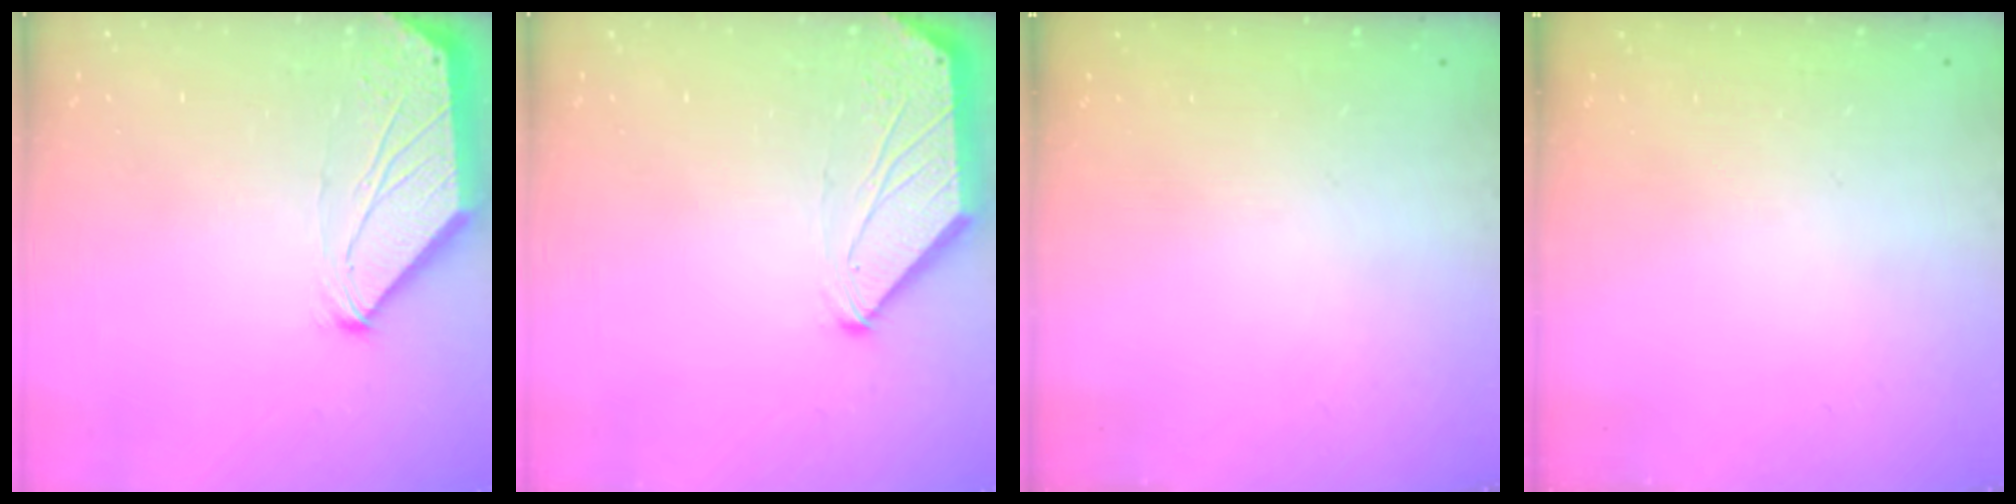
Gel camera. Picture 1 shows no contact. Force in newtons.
{"total": 0.0}
{"total": 0.0}
{"total": 0.0}